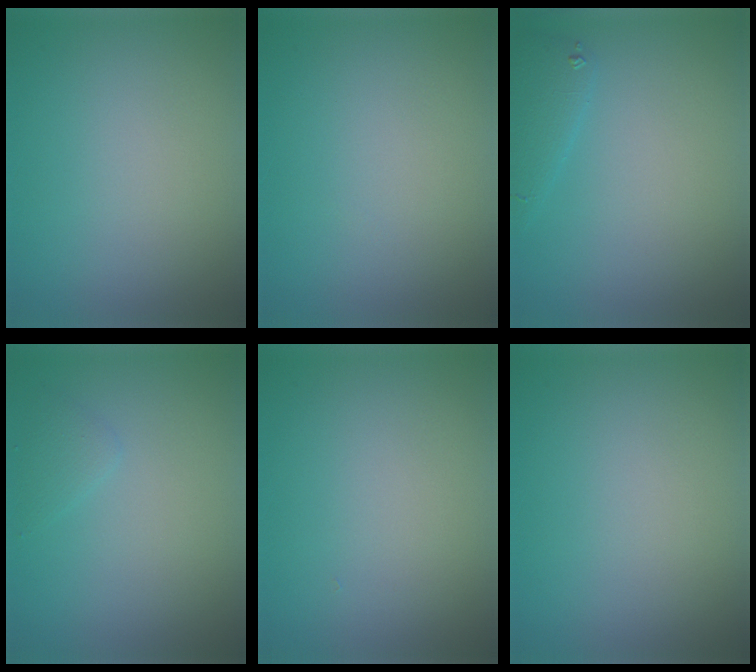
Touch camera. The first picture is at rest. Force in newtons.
{"total": 0.0}
{"total": 1.7, "press": 1.7, "slide": 0.2}
{"total": 1.0, "press": 1.0, "slide": 0.1}
{"total": 0.0}
{"total": 0.0}